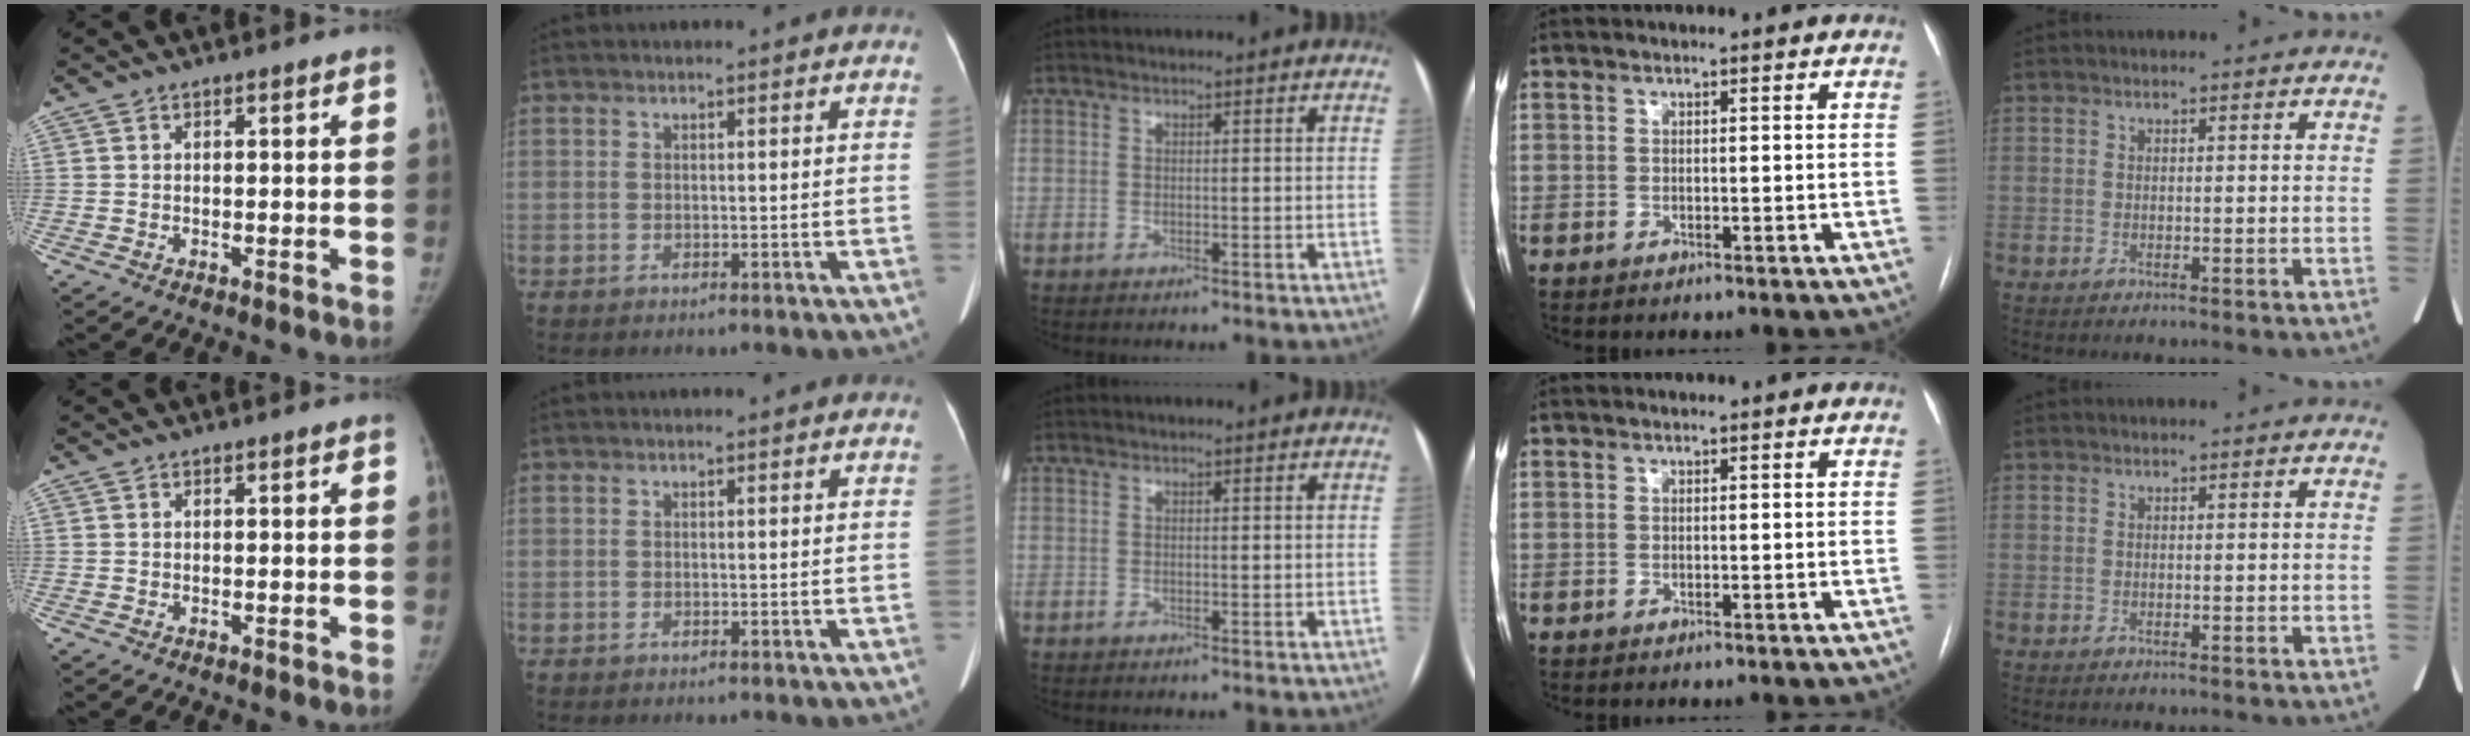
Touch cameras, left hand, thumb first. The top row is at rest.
{}